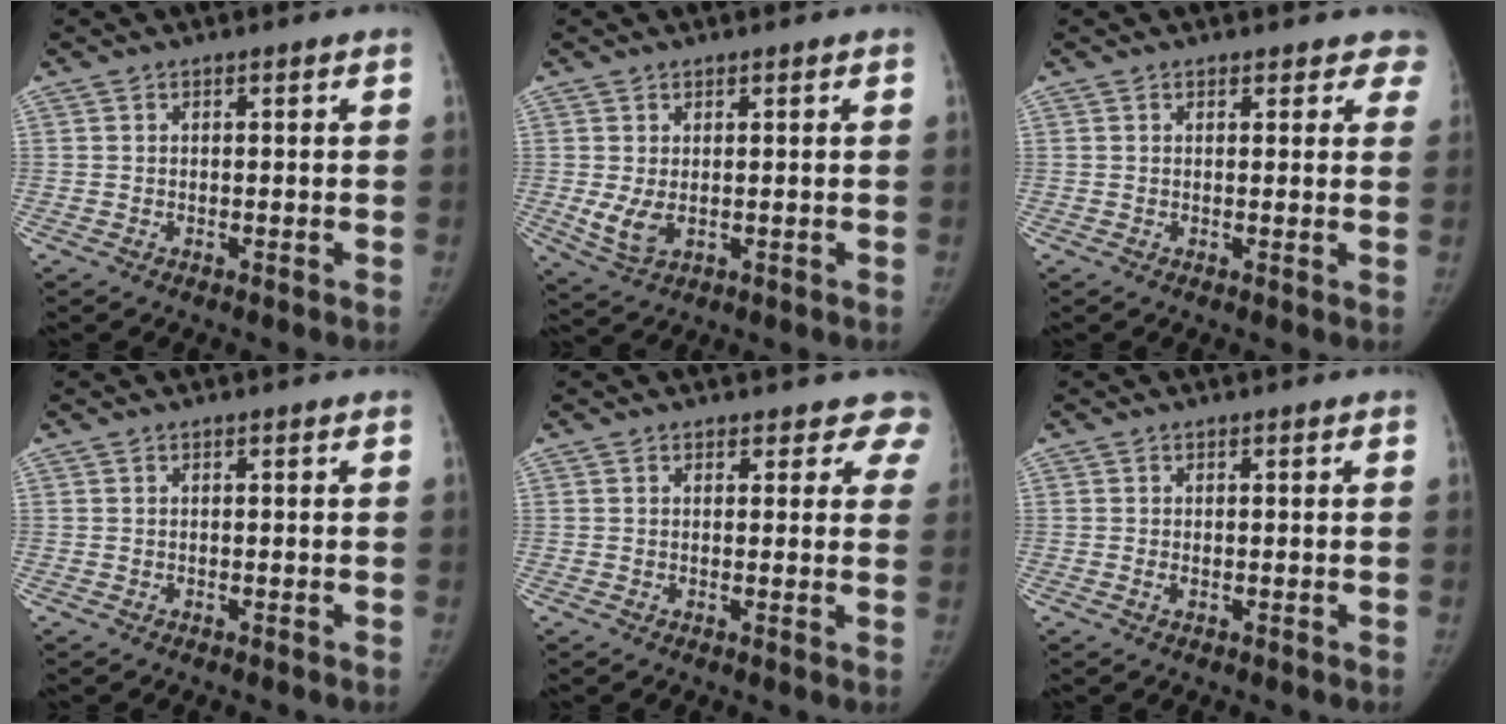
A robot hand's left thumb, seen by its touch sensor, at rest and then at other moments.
{"total": 4.3, "force": [0.0, 2.5, 3.4], "torque": [-0.069, -0.010, 0.012]}
{"total": 4.5, "force": [3.9, 2.2, 0.3], "torque": [0.046, -0.014, 0.021]}
{"total": 0.0}
{"total": 5.4, "force": [4.7, 2.7, 0.1], "torque": [0.053, -0.017, 0.026]}
{"total": 0.8, "force": [-0.1, 0.5, 0.6], "torque": [-0.013, 0.002, -0.002]}